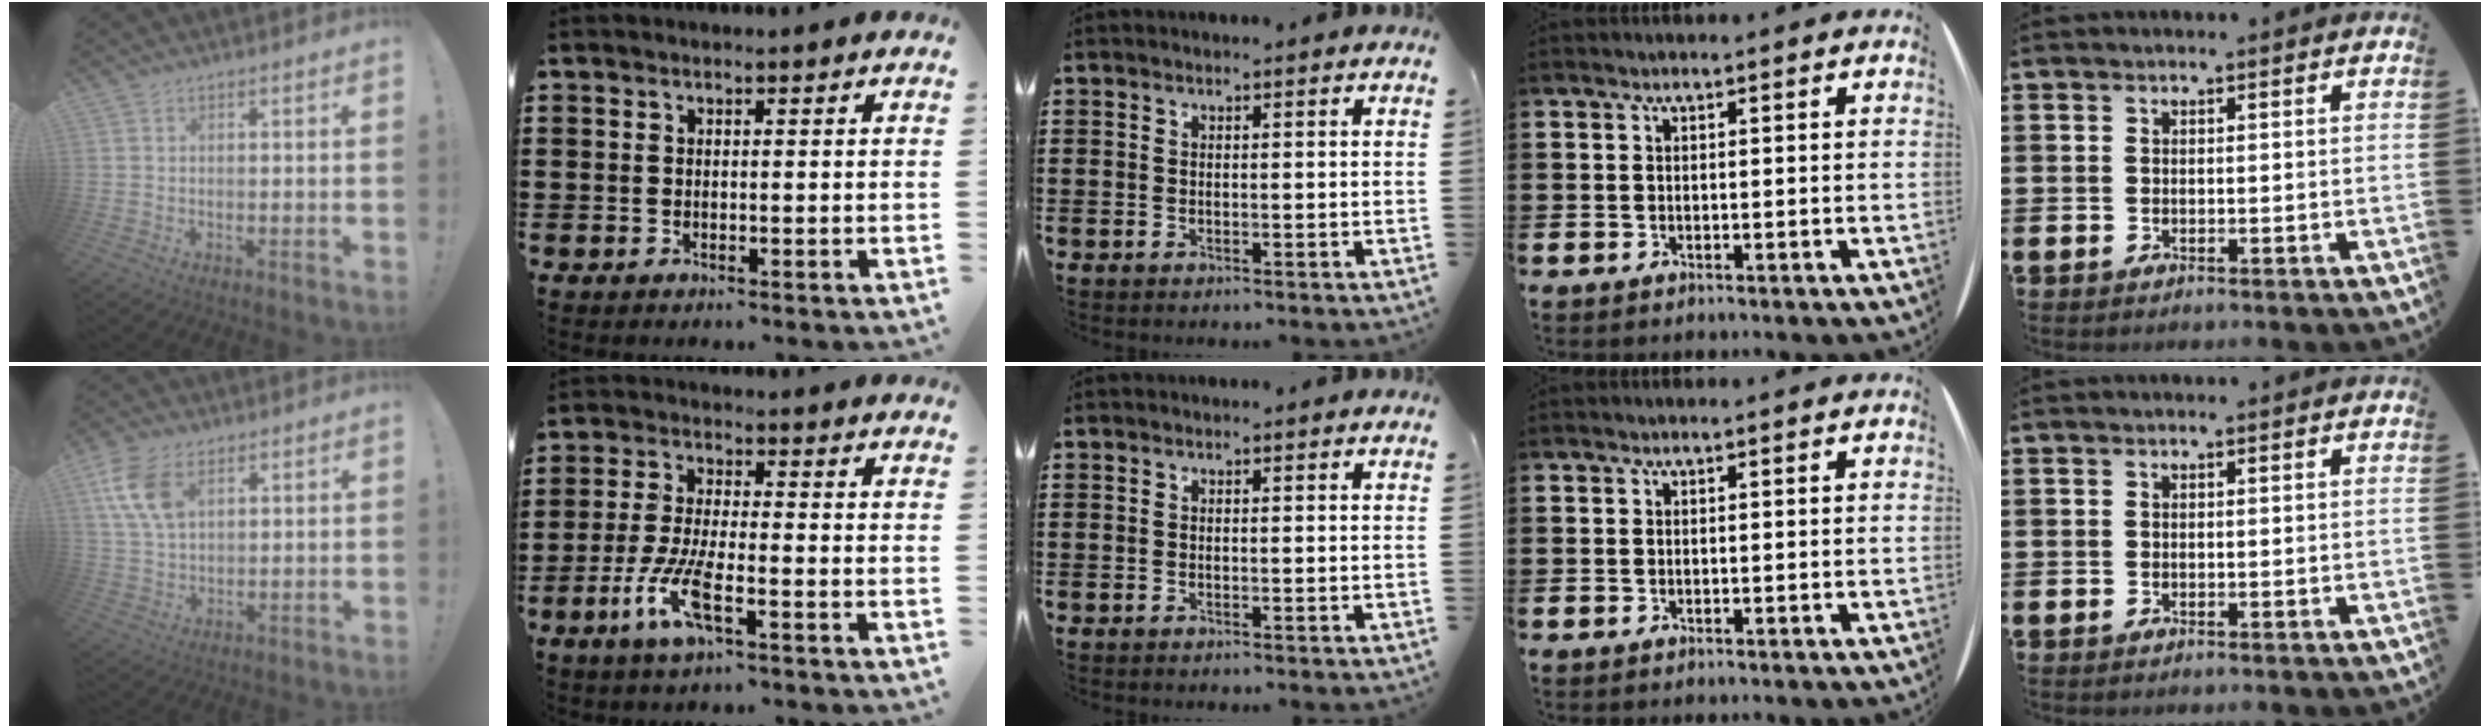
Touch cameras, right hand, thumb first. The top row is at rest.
{"thumb": {"total": 10.8, "force": [4.5, 6.3, 7.5], "torque": [-0.154, -0.008, 0.086]}, "index": {"total": 7.1, "force": [-3.5, 1.6, 6.0], "torque": [-0.143, -0.016, -0.070]}}